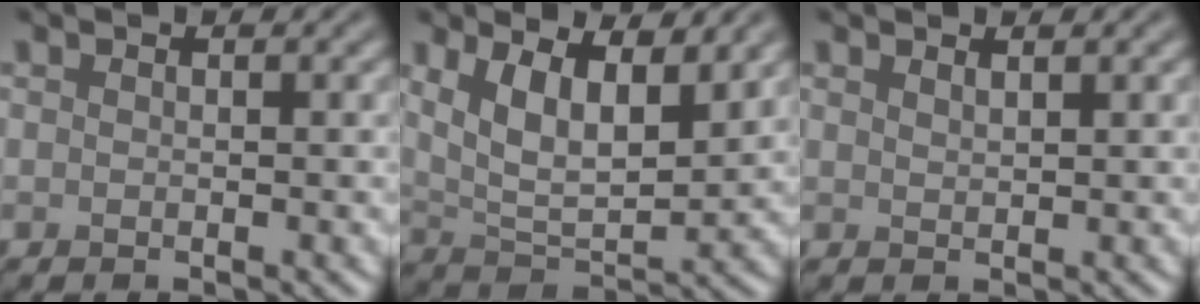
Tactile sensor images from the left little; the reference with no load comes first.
{"total": 7.1, "force": [3.2, 3.2, 5.5], "torque": [-0.099, -0.002, 0.051]}
{"total": 0.8, "force": [0.7, 0.1, 0.2], "torque": [-0.003, 0.001, 0.016]}